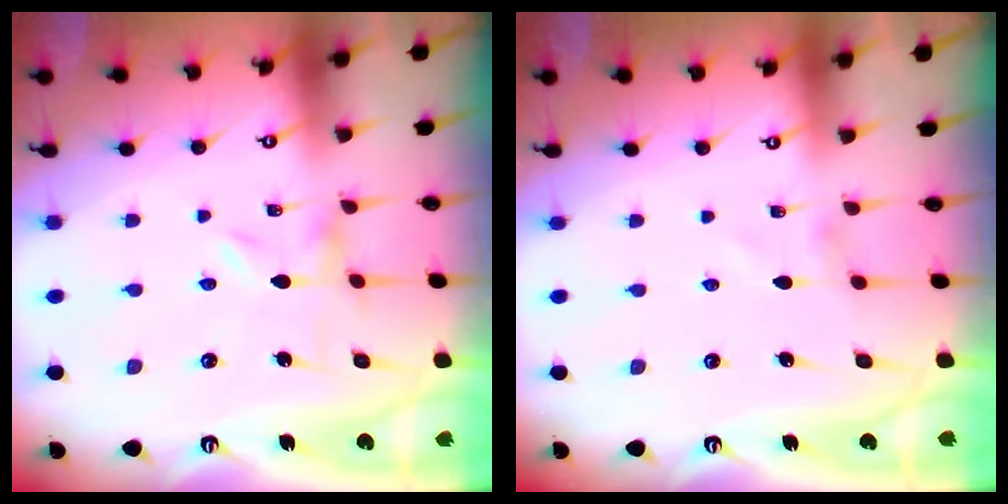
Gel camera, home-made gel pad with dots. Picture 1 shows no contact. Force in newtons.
{"total": 0.6, "press": 0.6, "slide": 0.1}